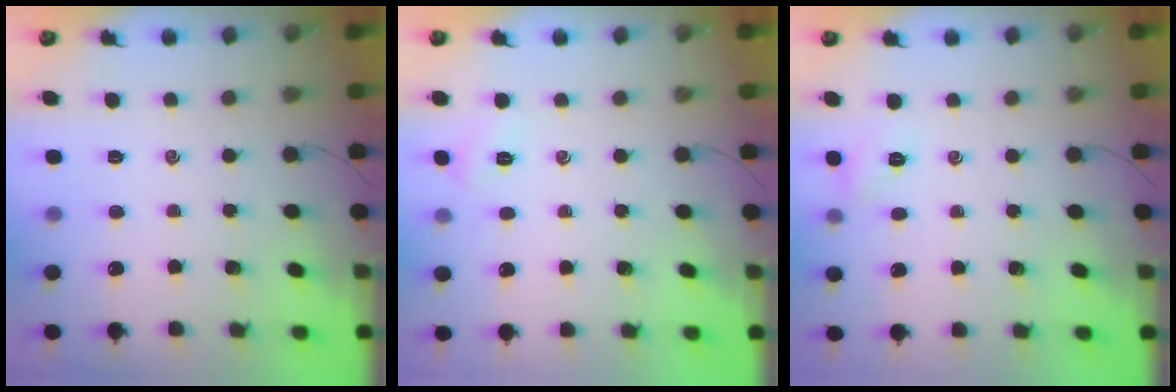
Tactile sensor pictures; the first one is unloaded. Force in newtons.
{"total": 4.7, "press": 4.6, "slide": 1.1}
{"total": 3.2, "press": 3.2, "slide": 0.3}